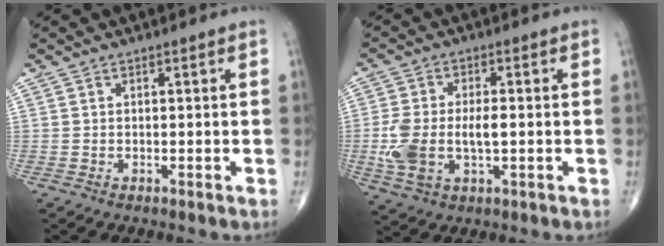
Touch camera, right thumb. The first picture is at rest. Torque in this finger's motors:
{"motor_torque": [1.46, 1.77, 1.11, -0.12, 0.09]}